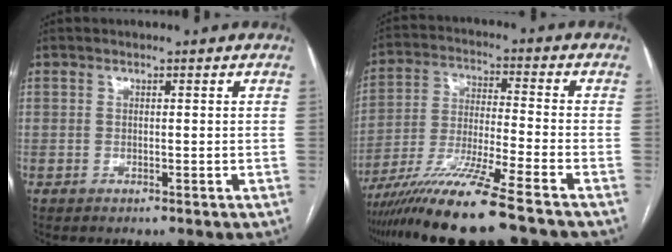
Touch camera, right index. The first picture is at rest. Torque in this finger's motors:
{"motor_torque": [1.10, -1.04, 1.05, 0.21]}